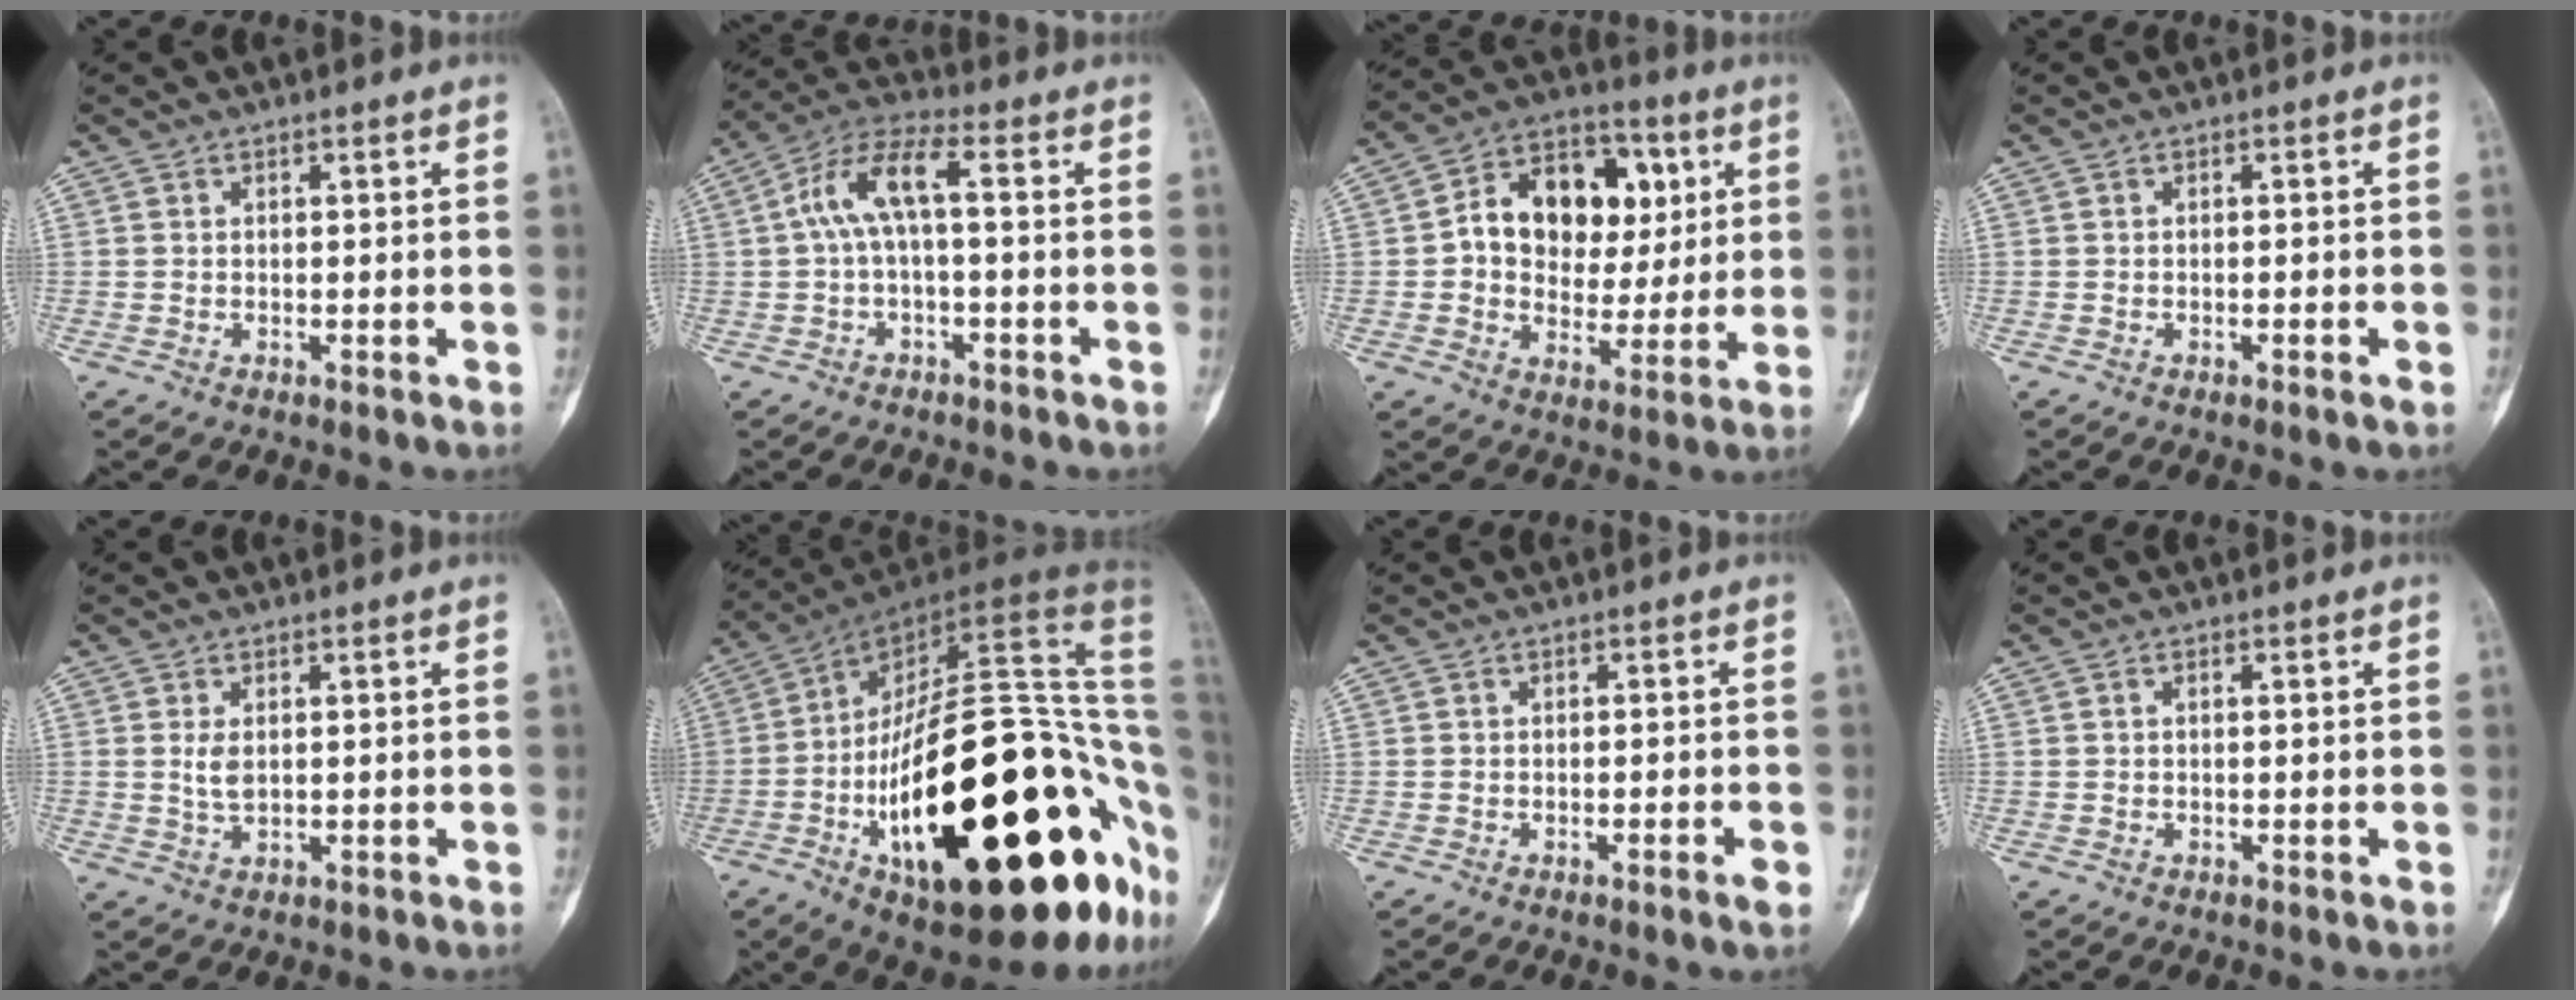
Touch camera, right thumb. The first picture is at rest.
{"total": 8.4, "force": [0.2, 2.8, 8.0], "torque": [-0.169, 0.041, -0.002]}
{"total": 17.3, "force": [3.4, 12.6, 11.2], "torque": [-0.128, 0.016, 0.053]}
{"total": 1.1, "force": [-0.5, 0.2, 1.0], "torque": [-0.019, 0.006, -0.005]}
{"total": 2.9, "force": [0.5, 1.7, 2.3], "torque": [-0.046, -0.006, 0.015]}
{"total": 42.5, "force": [-9.2, 15.9, 38.4], "torque": [-0.495, 0.056, -0.134]}
{"total": 2.1, "force": [-1.0, 0.3, 1.9], "torque": [-0.034, 0.004, -0.015]}
{"total": 0.0}